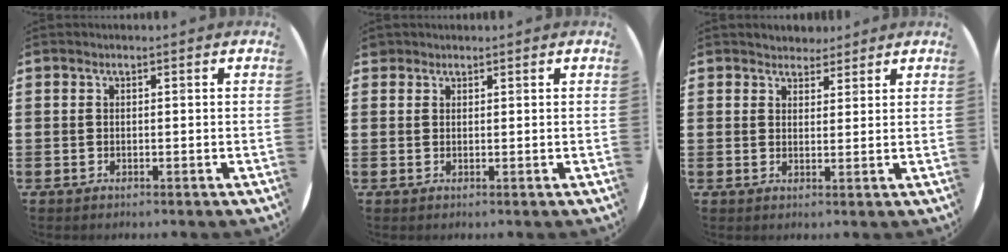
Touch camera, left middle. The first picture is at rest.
{"total": 1.0, "force": [0.9, 0.4, -0.1], "torque": [0.000, 0.002, 0.018]}
{"total": 2.7, "force": [2.6, 1.0, 0.0], "torque": [-0.005, 0.000, 0.049]}